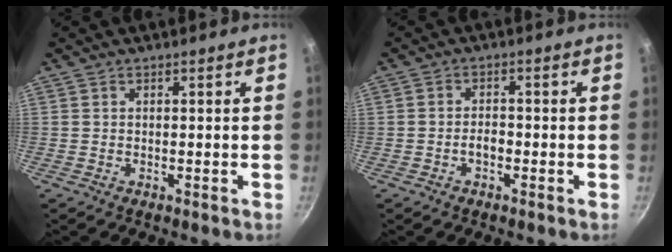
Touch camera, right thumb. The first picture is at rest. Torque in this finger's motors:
{"motor_torque": [-0.21, 0.01, 0.39, 0.06, 0.03]}